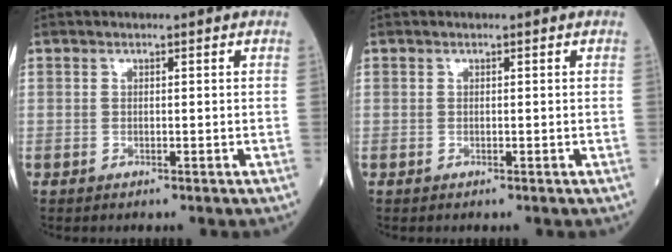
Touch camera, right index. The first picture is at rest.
{"total": 0.0}